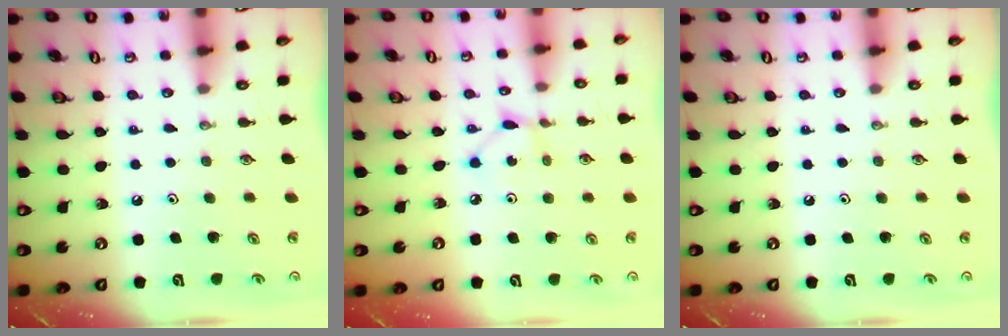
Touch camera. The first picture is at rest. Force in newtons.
{"total": 2.5, "press": 2.5, "slide": 0.1}
{"total": 0.0}